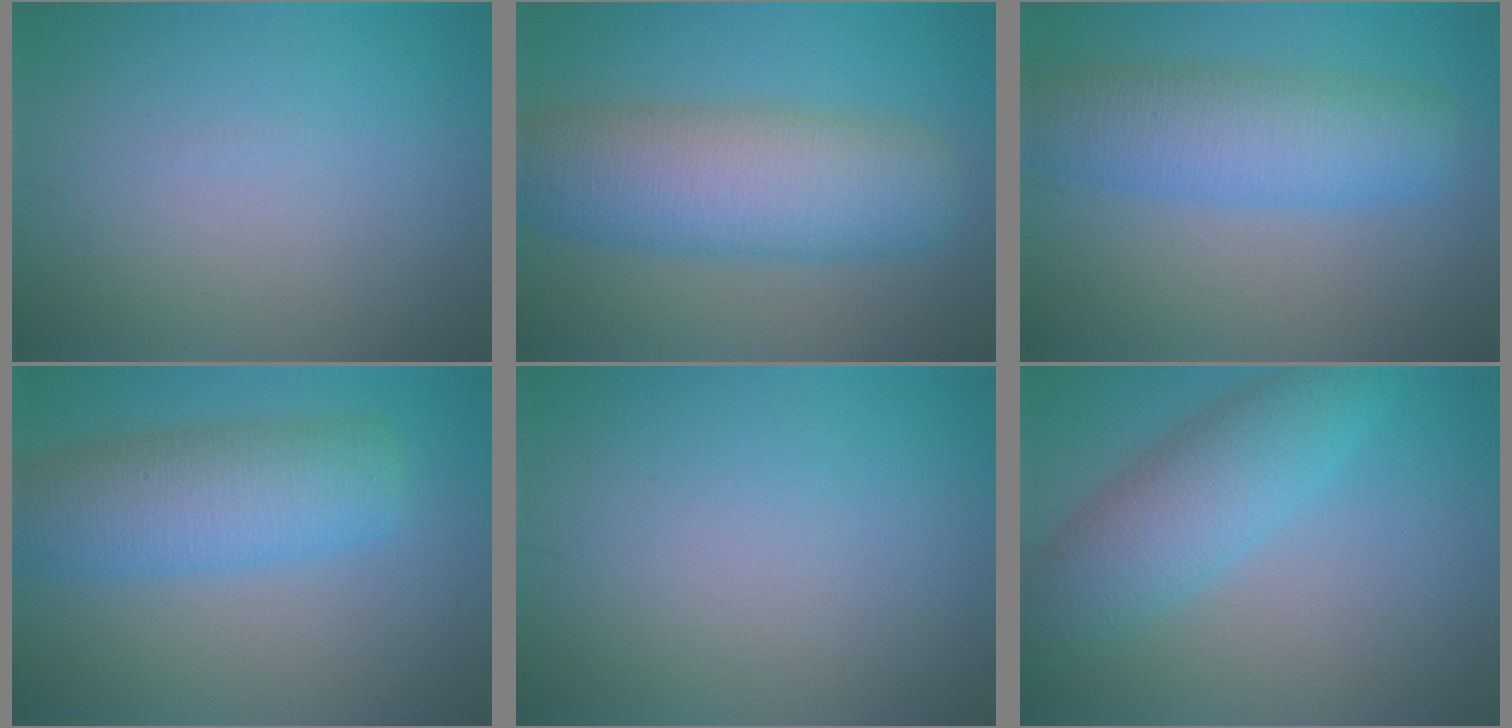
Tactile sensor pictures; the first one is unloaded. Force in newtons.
{"total": 9.8, "press": 9.8, "slide": 0.4}
{"total": 6.7, "press": 6.7, "slide": 0.2}
{"total": 7.2, "press": 7.2, "slide": 0.4}
{"total": 0.0}
{"total": 6.3, "press": 6.3, "slide": 0.1}